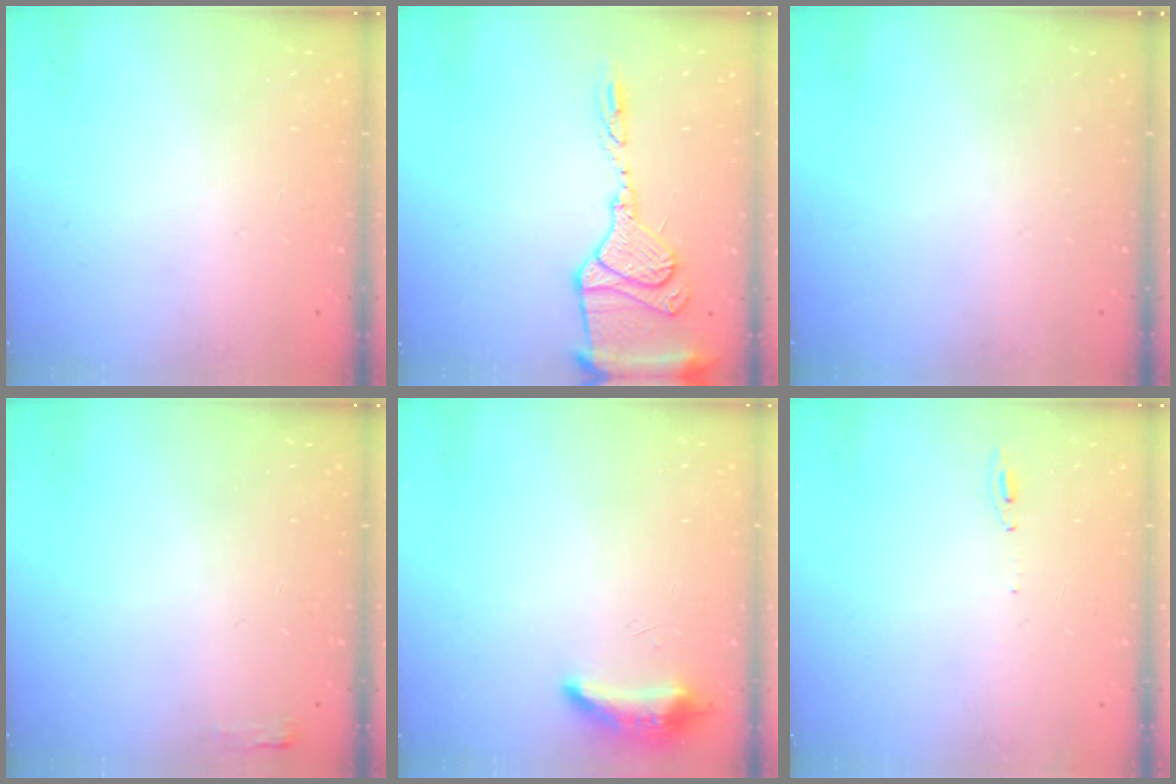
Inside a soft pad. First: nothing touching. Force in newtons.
{"total": 14.7, "press": 14.6, "slide": 1.8}
{"total": 0.0}
{"total": 2.7, "press": 2.6, "slide": 0.8}
{"total": 8.7, "press": 8.5, "slide": 2.0}
{"total": 4.8, "press": 4.6, "slide": 1.6}